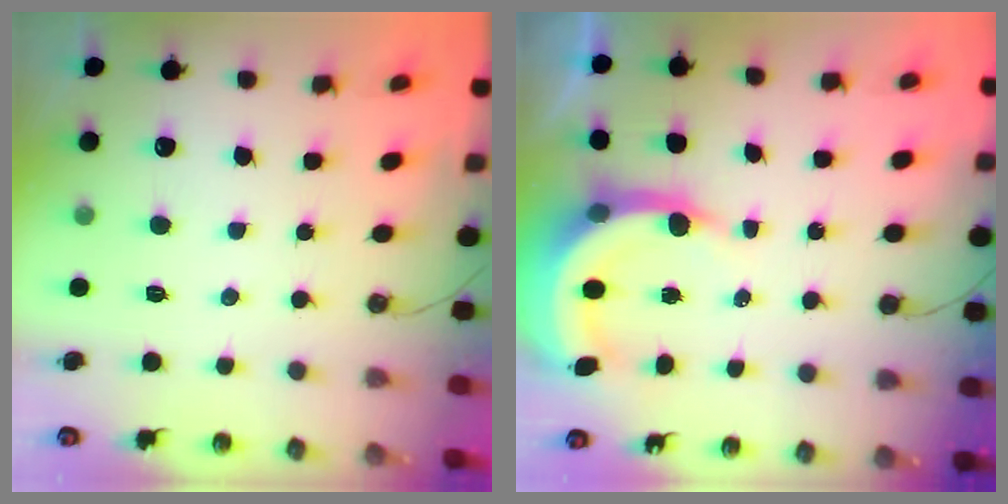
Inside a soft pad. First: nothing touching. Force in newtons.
{"total": 6.5, "press": 6.5, "slide": 1.0}